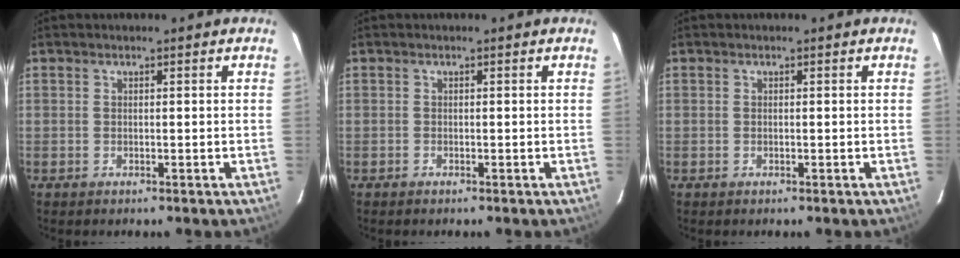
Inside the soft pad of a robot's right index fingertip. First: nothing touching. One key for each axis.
{"total": 0.0}
{"total": 0.0}